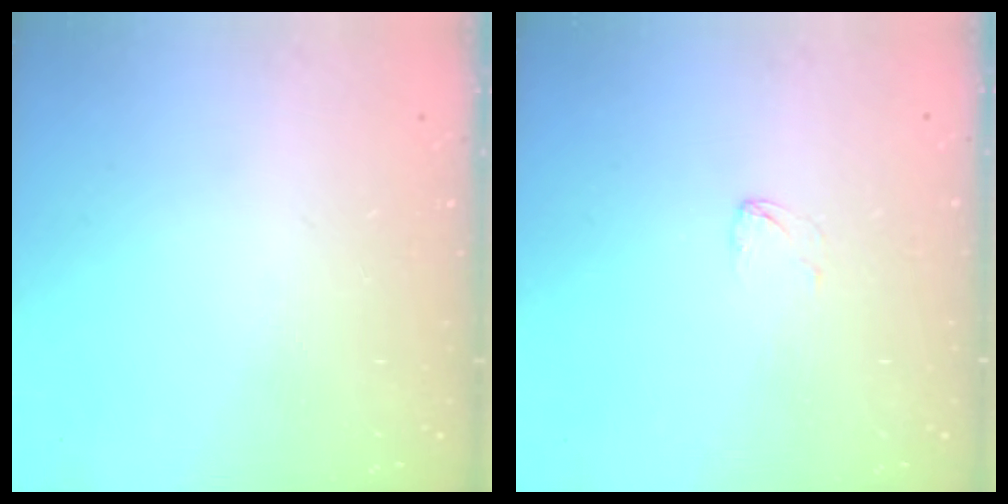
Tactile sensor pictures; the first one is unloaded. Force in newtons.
{"total": 2.7, "press": 2.7, "slide": 0.2}